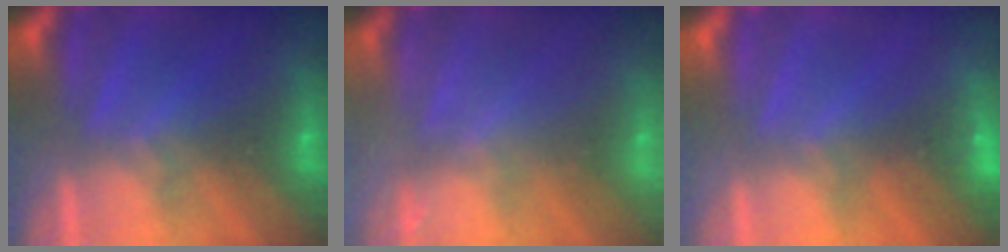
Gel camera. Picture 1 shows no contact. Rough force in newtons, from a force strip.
{"total": 2.7}
{"total": 2.3}